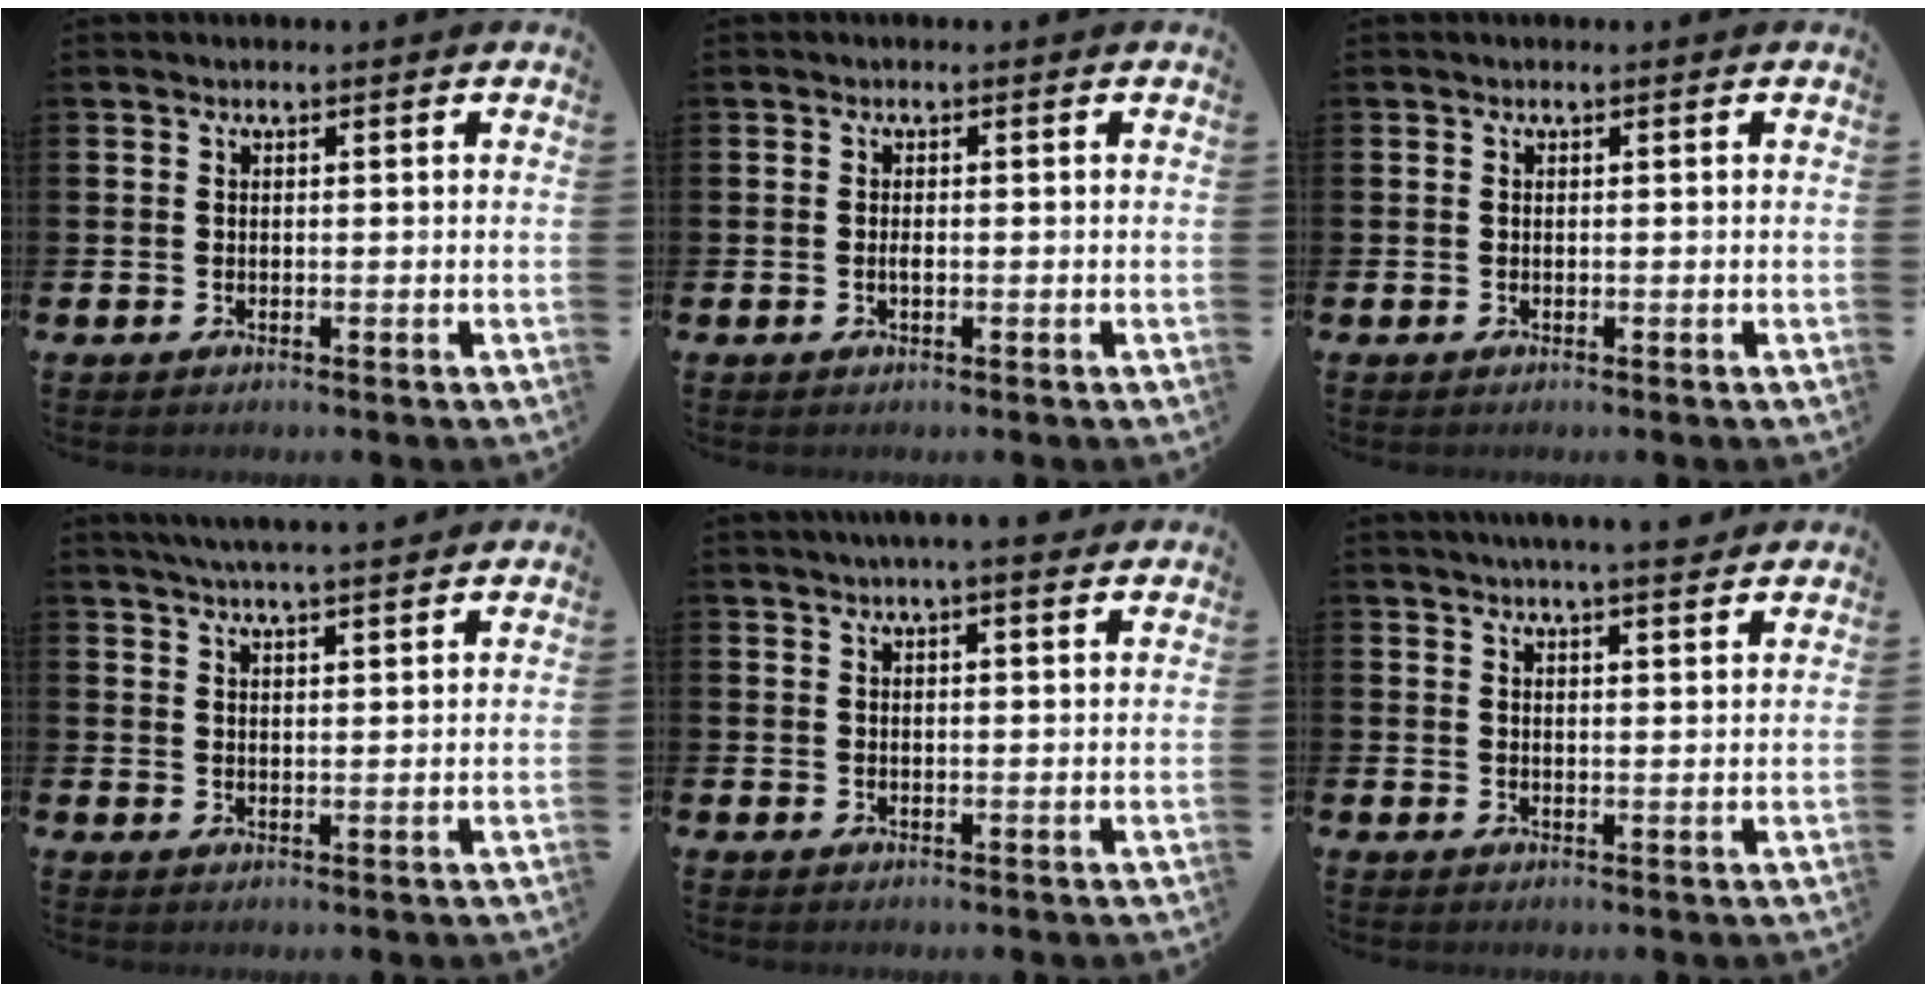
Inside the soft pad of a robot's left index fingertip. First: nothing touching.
{"total": 0.8, "force": [-0.2, 0.3, 0.7], "torque": [-0.014, -0.001, -0.004]}
{"total": 0.0}
{"total": 4.7, "force": [4.6, -0.3, 1.0], "torque": [-0.029, -0.016, 0.081]}
{"total": 3.6, "force": [3.3, -0.1, 1.5], "torque": [-0.028, -0.011, 0.056]}
{"total": 4.7, "force": [4.5, -0.4, 1.3], "torque": [-0.027, -0.019, 0.078]}